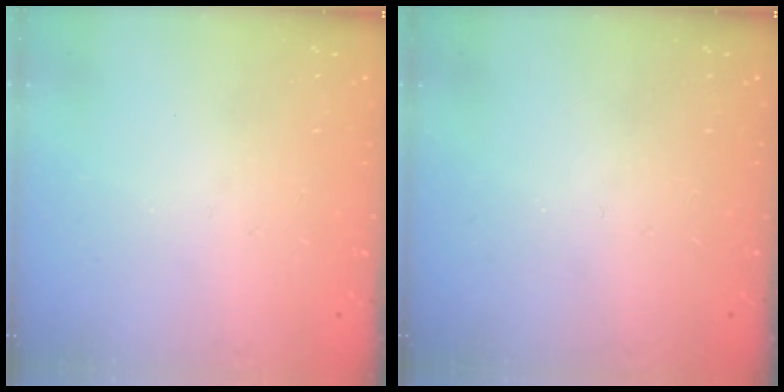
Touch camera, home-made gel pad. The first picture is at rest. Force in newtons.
{"total": 0.0}